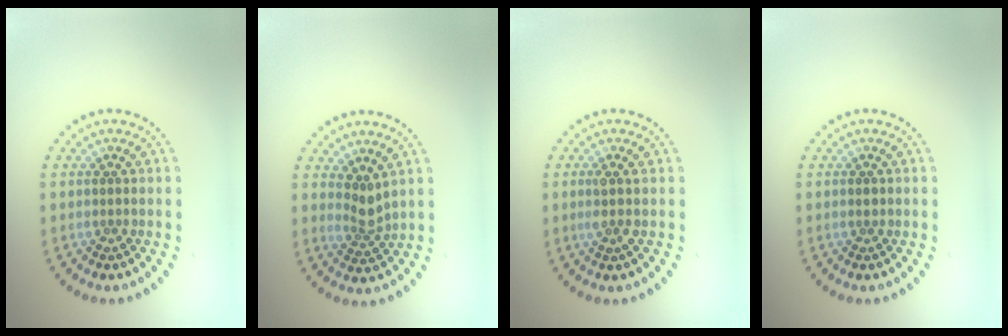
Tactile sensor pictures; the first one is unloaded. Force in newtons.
{"total": 2.0, "press": 1.3, "slide": 1.5}
{"total": 1.2, "press": 0.9, "slide": 0.8}
{"total": 0.5, "press": 0.5, "slide": 0.1}